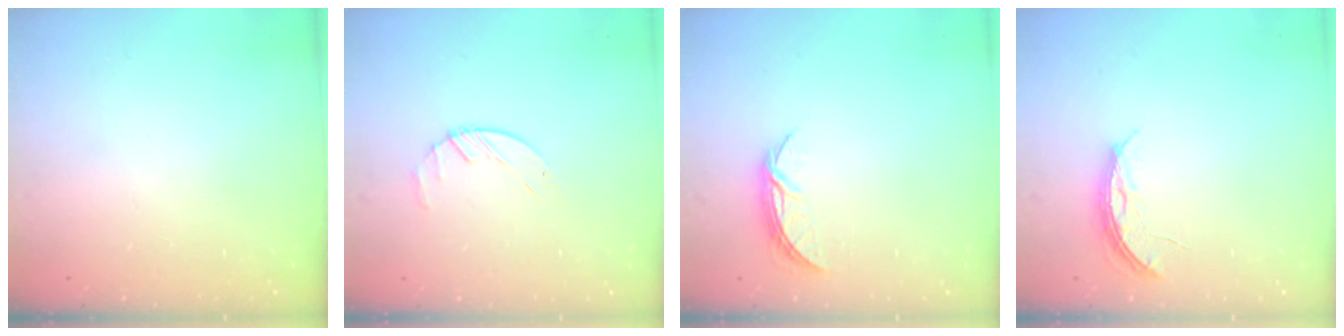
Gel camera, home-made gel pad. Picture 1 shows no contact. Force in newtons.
{"total": 1.9, "press": 1.9, "slide": 0.3}
{"total": 5.6, "press": 5.6, "slide": 0.5}
{"total": 5.8, "press": 5.7, "slide": 0.5}